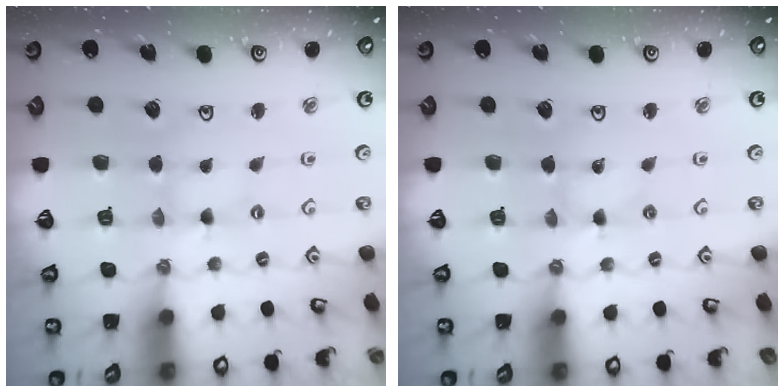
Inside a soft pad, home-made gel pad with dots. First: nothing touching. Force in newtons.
{"total": 0.0}